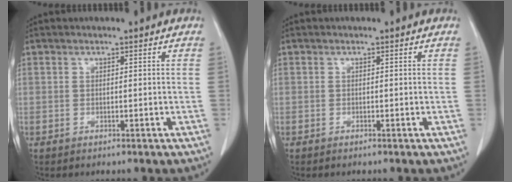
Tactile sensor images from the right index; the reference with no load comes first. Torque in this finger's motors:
{"motor_torque": [0.05, -0.07, 0.03, 0.01]}